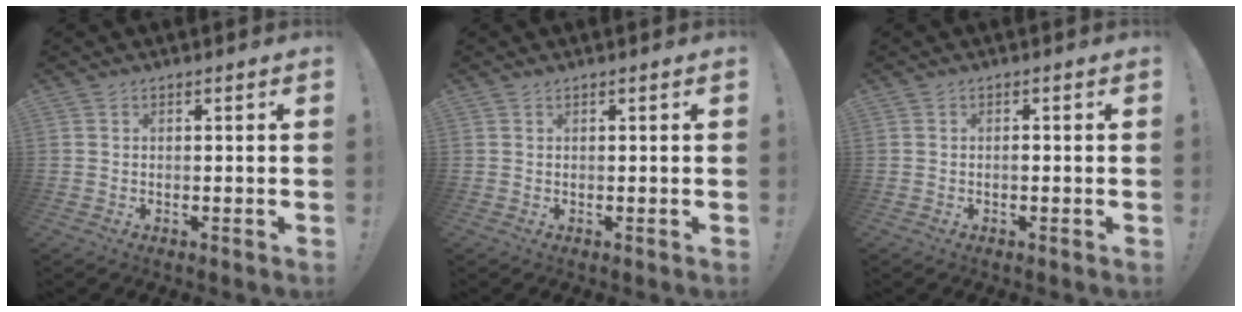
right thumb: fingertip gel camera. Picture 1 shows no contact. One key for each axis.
{"total": 0.0}
{"total": 0.7, "fx": -0.4, "fy": 0.3, "fz": 0.4, "tx": -0.007, "ty": 0.001, "tz": -0.009}